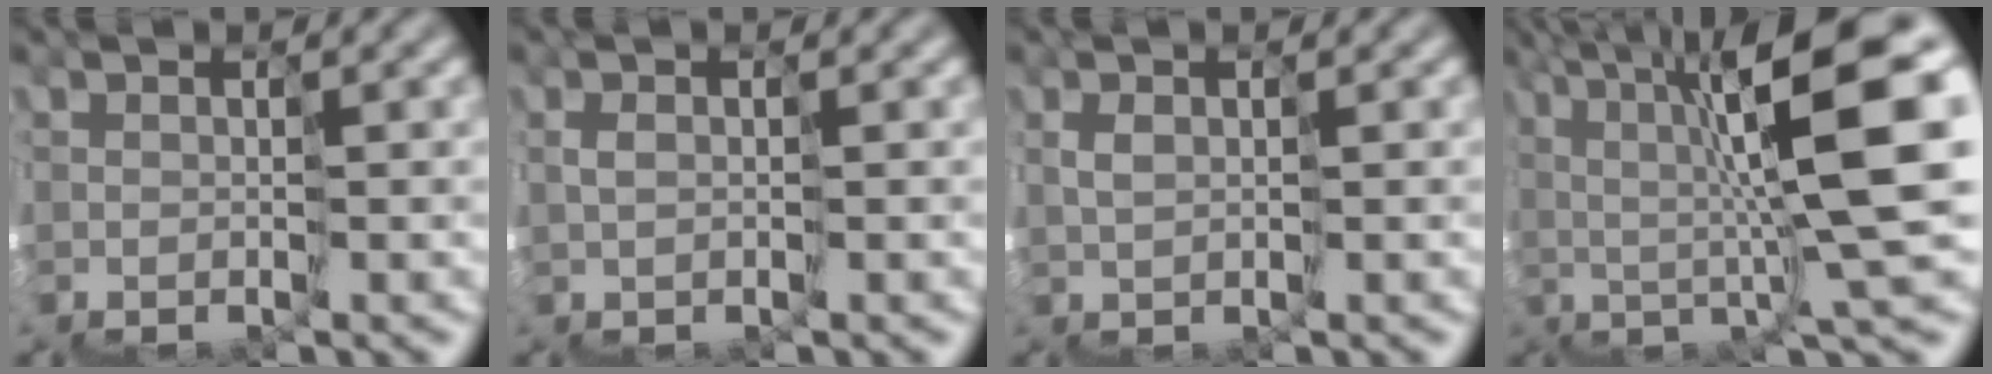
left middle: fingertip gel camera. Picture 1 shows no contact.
{"total": 0.6, "force": [0.1, -0.1, 0.6], "torque": [-0.013, 0.007, 0.003]}
{"total": 0.8, "force": [0.6, -0.4, 0.5], "torque": [-0.017, 0.011, 0.009]}
{"total": 11.5, "force": [3.1, 0.5, 11.0], "torque": [-0.169, 0.027, 0.052]}